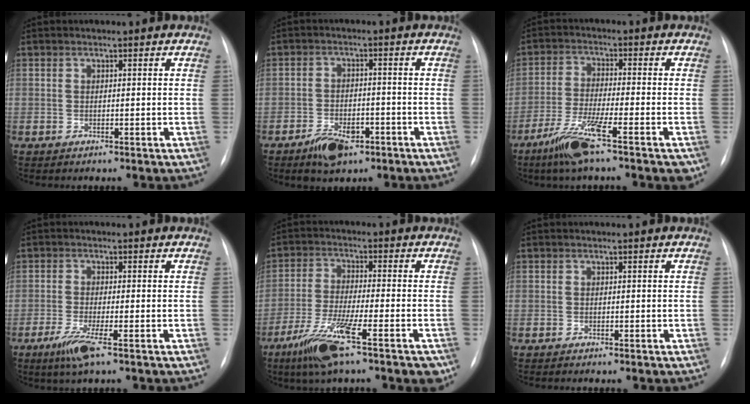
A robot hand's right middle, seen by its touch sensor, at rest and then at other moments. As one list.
[{"total": 5.5, "force": [-3.5, 2.9, 3.2], "torque": [-0.058, 0.001, -0.052]}, {"total": 9.7, "force": [-5.8, 0.6, 7.7], "torque": [-0.149, -0.023, -0.106]}, {"total": 4.3, "force": [-2.4, 0.0, 3.6], "torque": [-0.076, -0.015, -0.050]}, {"total": 11.6, "force": [-6.6, 0.9, 9.5], "torque": [-0.177, -0.028, -0.115]}, {"total": 0.0}]